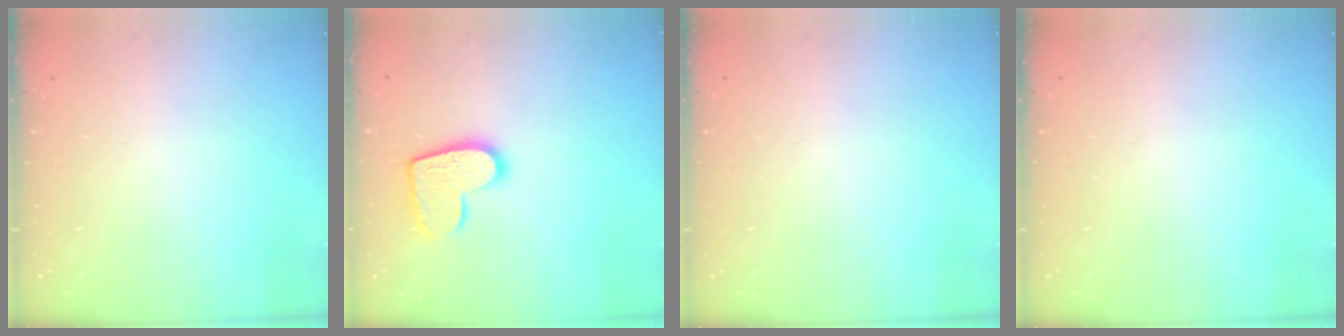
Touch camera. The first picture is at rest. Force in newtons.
{"total": 12.7, "press": 12.6, "slide": 0.8}
{"total": 0.0}
{"total": 0.0}